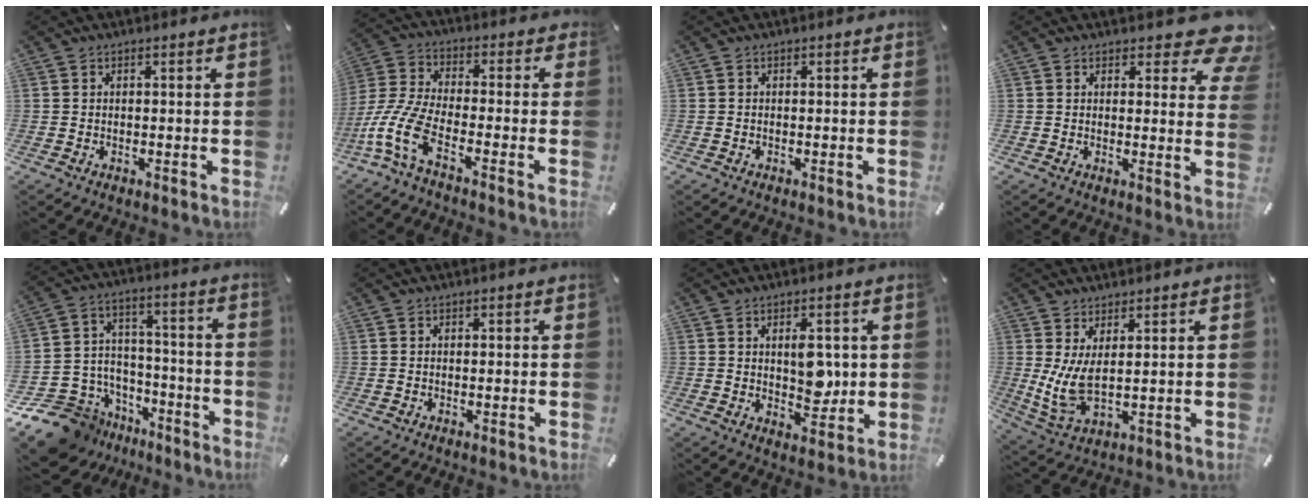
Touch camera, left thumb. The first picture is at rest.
{"total": 12.8, "force": [-6.8, 5.4, 9.4], "torque": [-0.215, 0.004, -0.128]}
{"total": 0.0}
{"total": 8.9, "force": [5.9, 3.9, 5.3], "torque": [-0.052, -0.042, 0.100]}
{"total": 14.6, "force": [-9.8, 10.0, 4.3], "torque": [-0.083, 0.056, -0.161]}
{"total": 0.0}
{"total": 7.5, "force": [1.1, 4.8, 5.7], "torque": [-0.062, -0.007, 0.016]}
{"total": 7.3, "force": [1.9, 3.1, 6.3], "torque": [-0.155, -0.025, 0.037]}